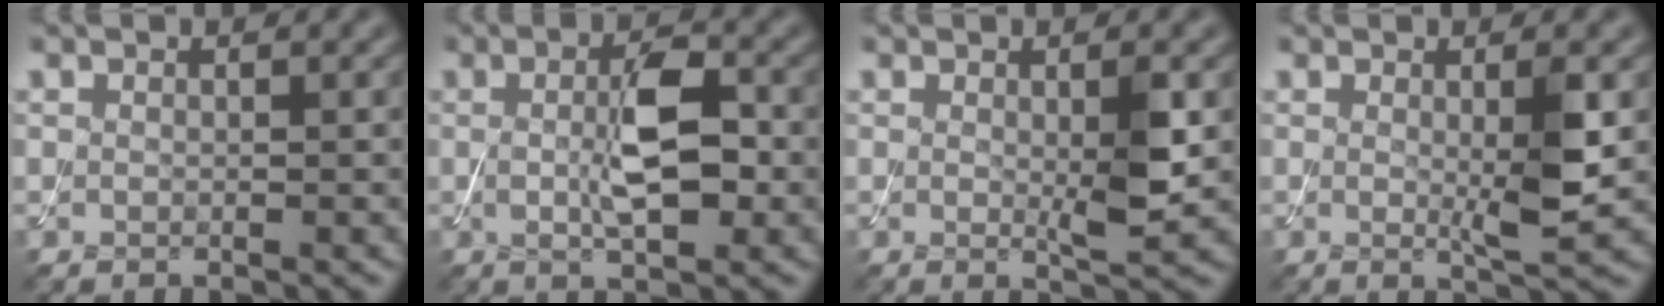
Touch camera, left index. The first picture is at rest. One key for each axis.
{"total": 5.2, "fx": 0.1, "fy": 1.8, "fz": 4.9, "tx": -0.093, "ty": 0.001, "tz": 0.001}
{"total": 3.0, "fx": 0.1, "fy": 0.4, "fz": 3.0, "tx": -0.048, "ty": -0.010, "tz": 0.004}
{"total": 3.5, "fx": 0.1, "fy": 0.4, "fz": 3.5, "tx": -0.057, "ty": -0.011, "tz": 0.004}